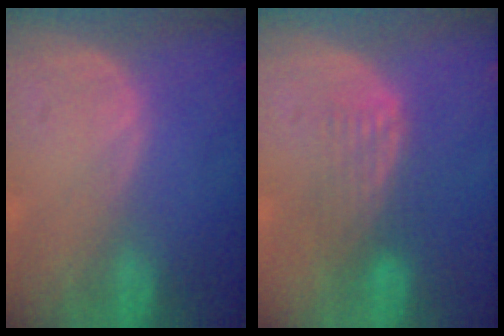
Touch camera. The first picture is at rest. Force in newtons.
{"total": 4.4, "press": 3.7, "slide": 2.4}